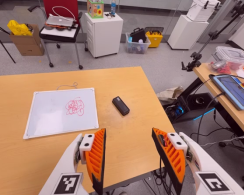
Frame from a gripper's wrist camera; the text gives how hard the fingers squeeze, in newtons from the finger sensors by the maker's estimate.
{"total": 0.0}